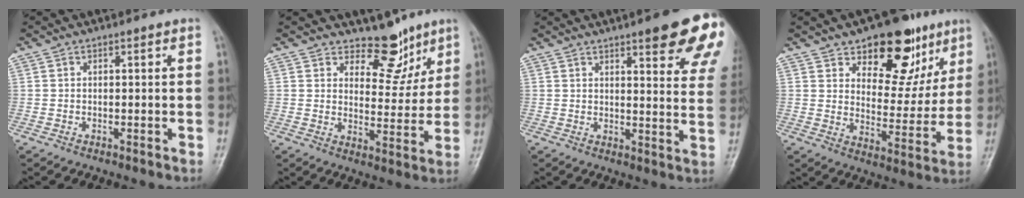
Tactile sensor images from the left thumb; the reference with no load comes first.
{"total": 8.1, "force": [6.3, 4.5, 2.7], "torque": [0.001, -0.047, 0.100]}
{"total": 16.5, "force": [9.8, 3.8, 12.7], "torque": [-0.133, -0.038, 0.109]}
{"total": 17.1, "force": [10.0, 9.3, 10.4], "torque": [-0.079, -0.049, 0.148]}